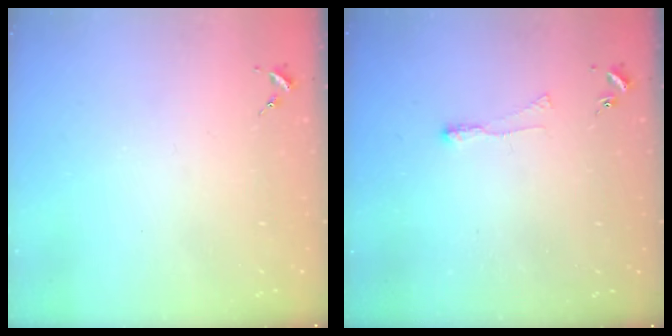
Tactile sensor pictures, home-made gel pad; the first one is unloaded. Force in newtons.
{"total": 3.2, "press": 3.1, "slide": 0.6}